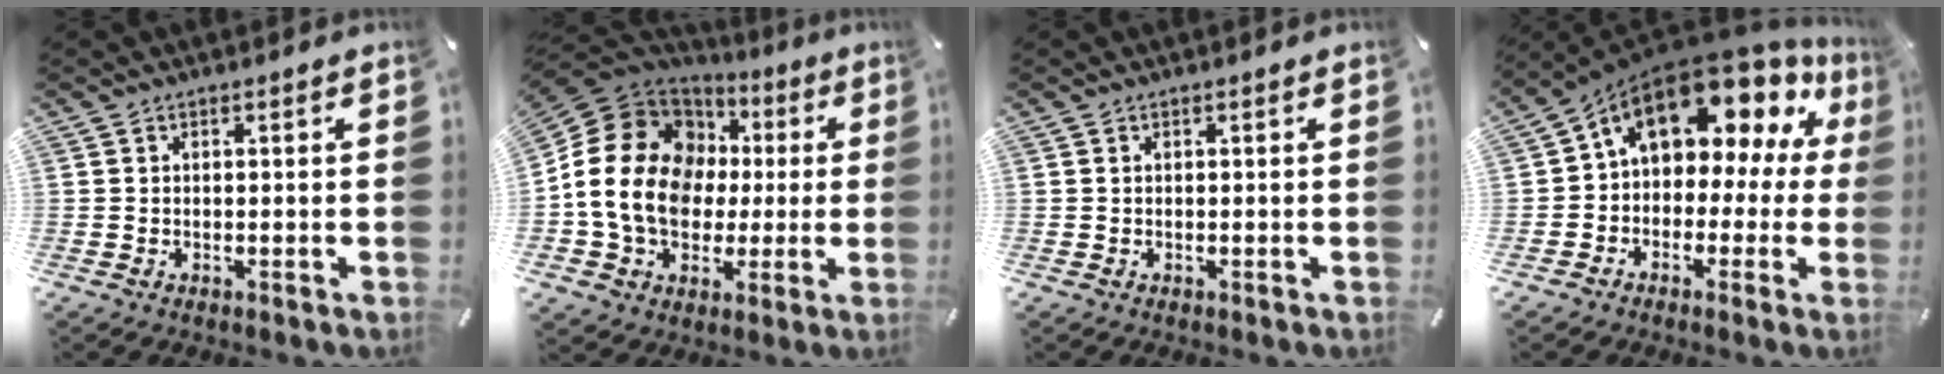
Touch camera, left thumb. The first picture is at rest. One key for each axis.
{"total": 20.2, "fx": -0.2, "fy": 16.9, "fz": 11.1, "tx": -0.225, "ty": 0.003, "tz": -0.003}
{"total": 0.0}
{"total": 16.1, "fx": 9.4, "fy": 9.2, "fz": 9.3, "tx": -0.142, "ty": -0.071, "tz": 0.161}